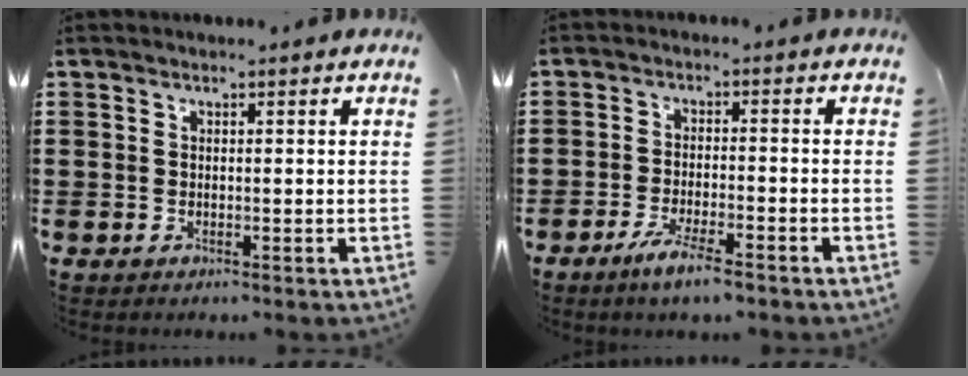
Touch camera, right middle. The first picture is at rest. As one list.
[{"total": 4.4, "force": [-3.1, 0.4, 3.0], "torque": [-0.062, -0.005, -0.057]}]